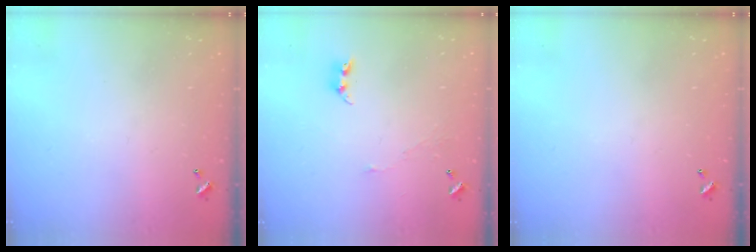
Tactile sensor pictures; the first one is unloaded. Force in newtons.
{"total": 4.6, "press": 4.6, "slide": 0.5}
{"total": 0.0}